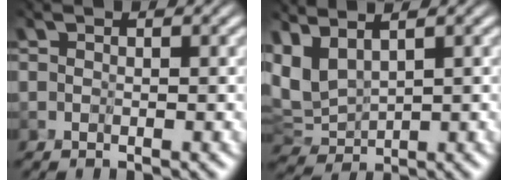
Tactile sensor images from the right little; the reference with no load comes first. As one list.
[{"total": 4.8, "force": [1.7, 2.4, 3.8], "torque": [-0.123, -0.002, 0.046]}]